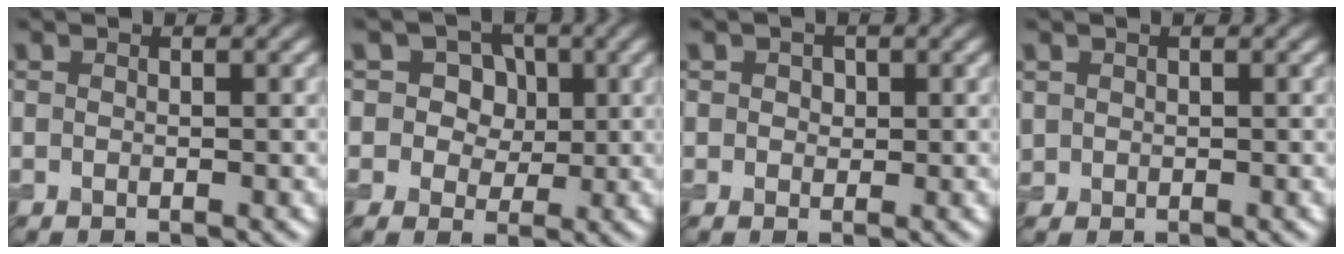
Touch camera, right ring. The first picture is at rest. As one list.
[{"total": 5.7, "force": [2.1, 4.6, 2.5], "torque": [-0.030, 0.025, 0.016]}, {"total": 1.1, "force": [0.4, 0.9, 0.3], "torque": [-0.001, 0.004, 0.005]}, {"total": 0.7, "force": [0.4, 0.6, 0.1], "torque": [0.001, 0.001, 0.010]}]